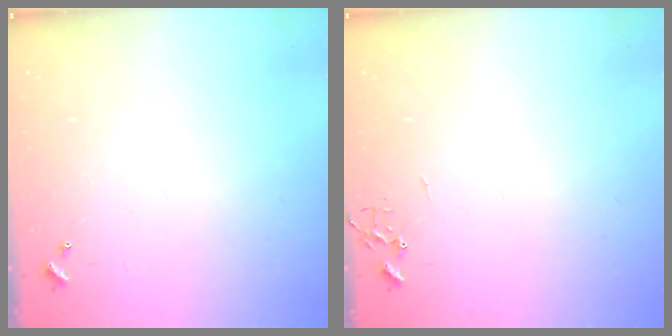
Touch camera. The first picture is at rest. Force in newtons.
{"total": 0.0}